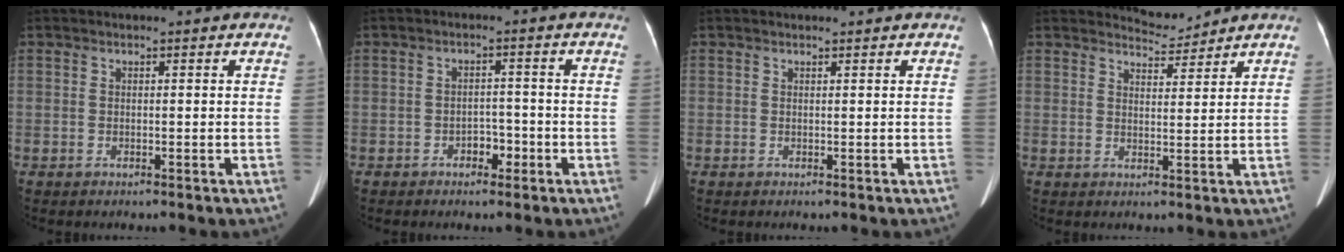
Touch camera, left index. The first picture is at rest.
{"total": 2.5, "force": [-1.4, 1.5, 1.4], "torque": [-0.016, 0.006, -0.021]}
{"total": 0.8, "force": [0.7, 0.3, 0.2], "torque": [-0.007, 0.011, 0.012]}
{"total": 3.3, "force": [3.2, 0.0, -0.6], "torque": [0.001, -0.006, 0.057]}